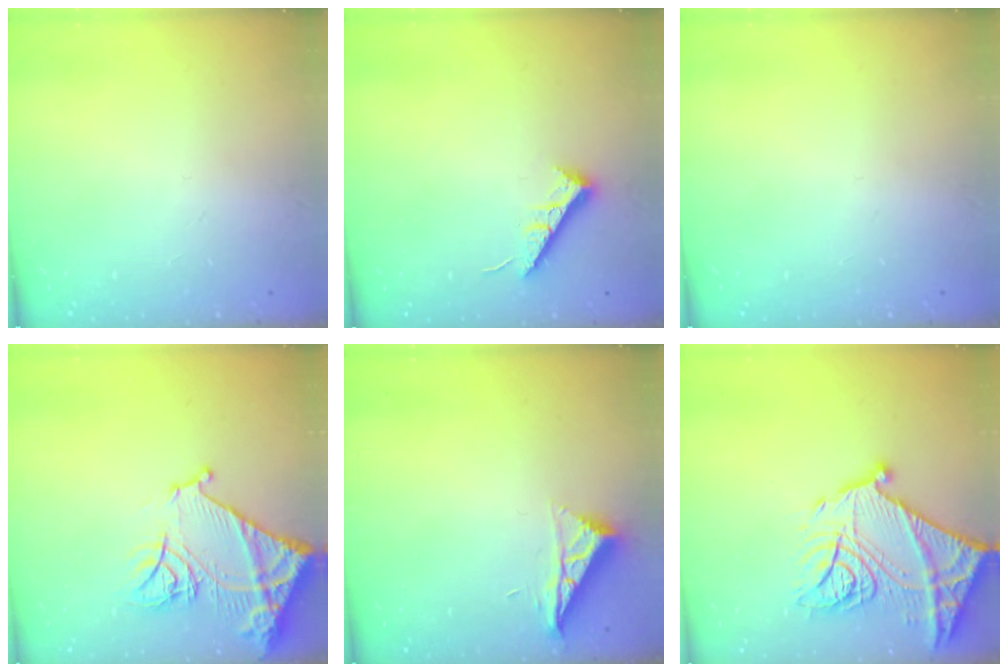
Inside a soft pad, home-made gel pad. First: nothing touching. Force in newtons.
{"total": 7.3, "press": 7.3, "slide": 0.6}
{"total": 0.0}
{"total": 17.3, "press": 17.3, "slide": 1.6}
{"total": 7.7, "press": 7.7, "slide": 0.3}
{"total": 25.4, "press": 25.3, "slide": 2.5}